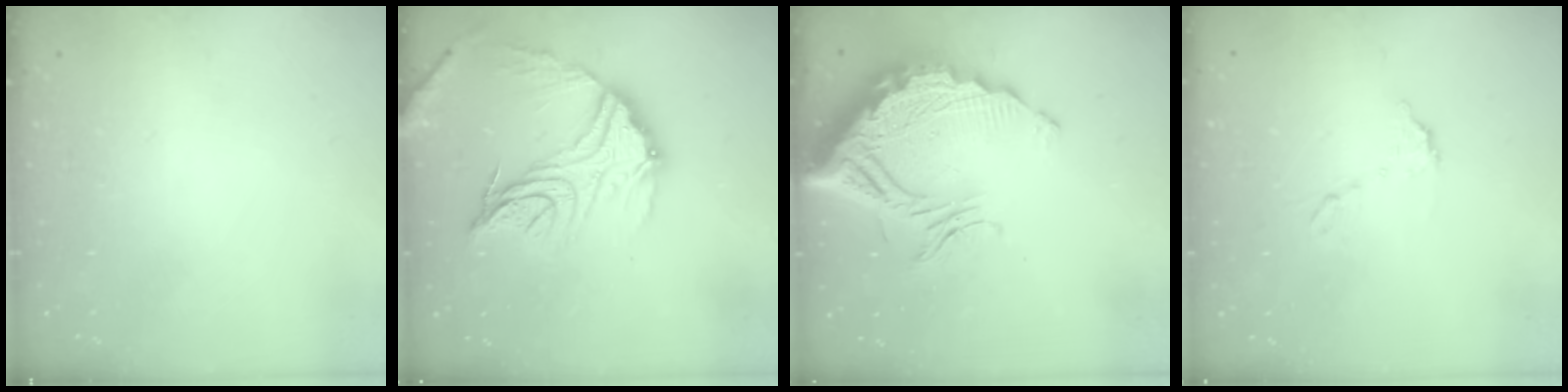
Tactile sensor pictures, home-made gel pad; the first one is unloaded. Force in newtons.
{"total": 18.2, "press": 18.1, "slide": 1.6}
{"total": 19.1, "press": 19.0, "slide": 1.9}
{"total": 6.0, "press": 6.0, "slide": 0.3}